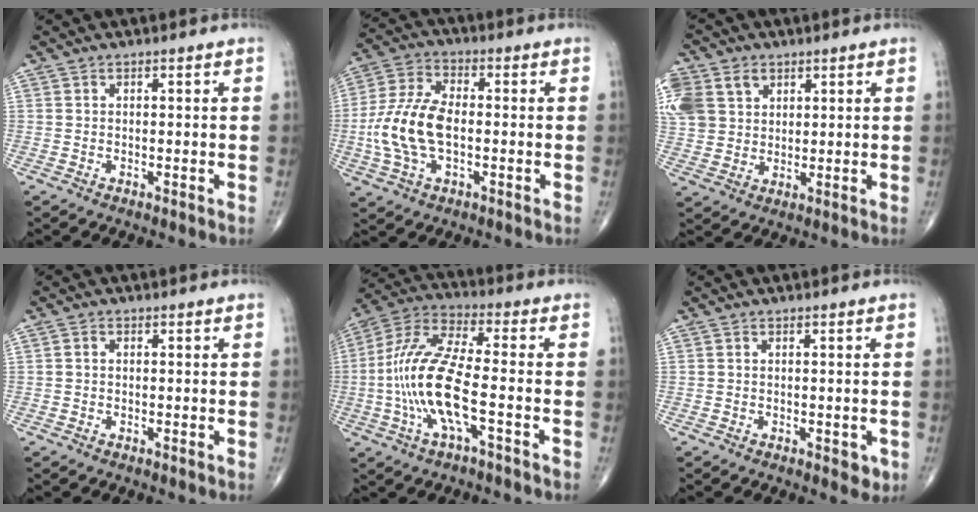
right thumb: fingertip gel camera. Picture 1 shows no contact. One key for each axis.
{"total": 13.1, "fx": -1.6, "fy": 7.1, "fz": 10.9, "tx": -0.234, "ty": 0.018, "tz": -0.033}
{"total": 17.5, "fx": 6.2, "fy": 13.8, "fz": 8.7, "tx": -0.234, "ty": 0.034, "tz": 0.131}
{"total": 1.0, "fx": 0.0, "fy": 0.8, "fz": 0.5, "tx": -0.007, "ty": 0.003, "tz": -0.001}
{"total": 15.6, "fx": -3.3, "fy": 4.4, "fz": 14.6, "tx": -0.323, "ty": 0.033, "tz": -0.068}
{"total": 2.3, "fx": -0.5, "fy": 1.4, "fz": 1.8, "tx": -0.011, "ty": -0.001, "tz": -0.005}